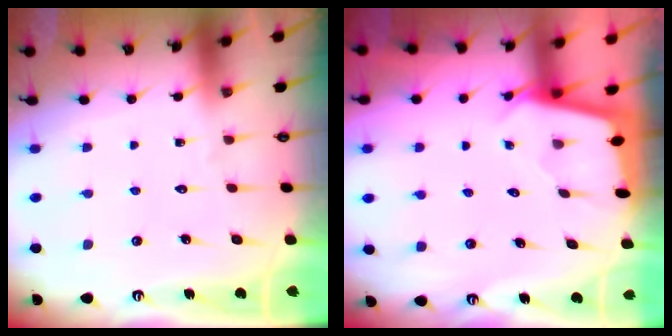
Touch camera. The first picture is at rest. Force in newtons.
{"total": 2.0, "press": 2.0, "slide": 0.2}